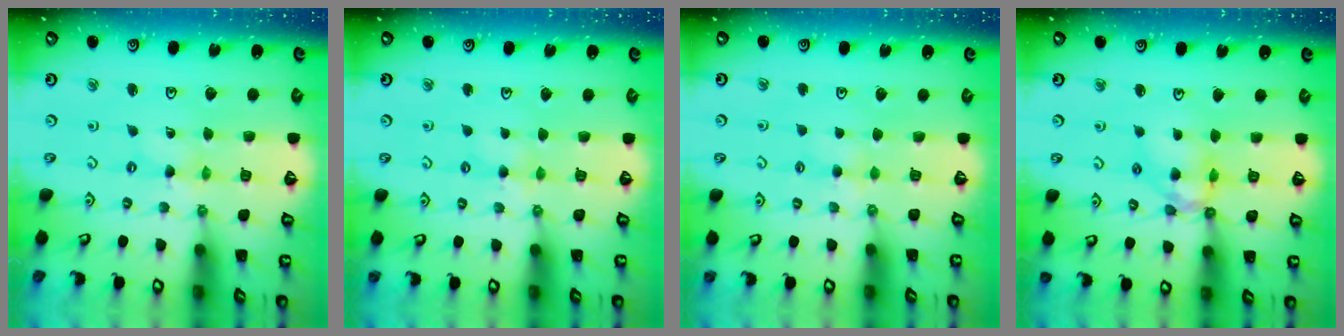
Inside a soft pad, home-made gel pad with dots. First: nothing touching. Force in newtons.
{"total": 2.4, "press": 2.4, "slide": 0.4}
{"total": 2.7, "press": 2.6, "slide": 0.5}
{"total": 11.5, "press": 11.4, "slide": 1.4}